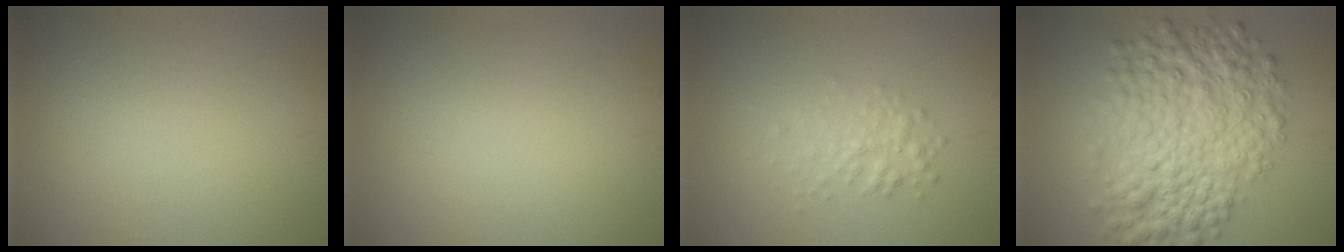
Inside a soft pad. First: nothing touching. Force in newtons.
{"total": 0.0}
{"total": 1.9, "press": 1.9, "slide": 0.0}
{"total": 8.7, "press": 8.7, "slide": 0.1}